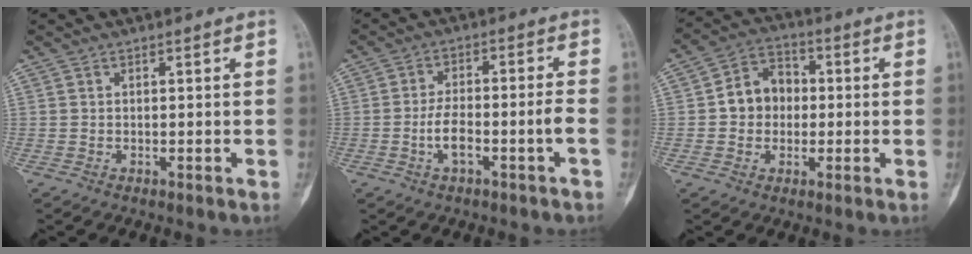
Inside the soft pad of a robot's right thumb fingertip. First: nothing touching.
{"total": 6.7, "force": [-2.5, 1.2, 6.1], "torque": [-0.126, 0.032, -0.040]}
{"total": 8.6, "force": [0.0, 7.2, 4.7], "torque": [-0.048, 0.023, -0.012]}